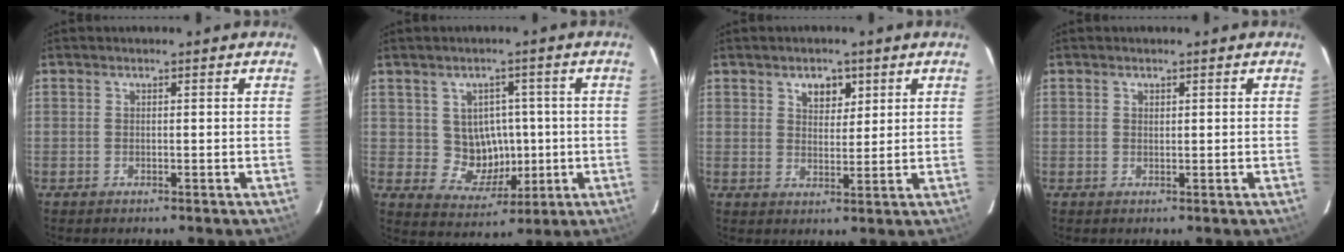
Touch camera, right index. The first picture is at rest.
{"total": 7.7, "force": [0.2, 7.2, 2.7], "torque": [-0.055, 0.009, 0.020]}
{"total": 4.5, "force": [2.4, 2.9, 2.6], "torque": [-0.033, 0.004, 0.040]}
{"total": 0.6, "force": [0.3, 0.5, 0.2], "torque": [-0.003, 0.002, 0.006]}